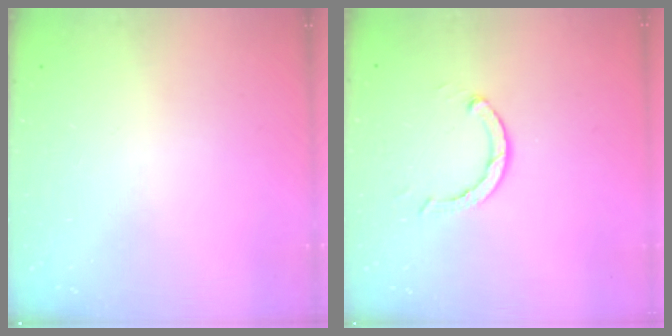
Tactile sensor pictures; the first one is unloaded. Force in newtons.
{"total": 2.9, "press": 2.9, "slide": 0.5}